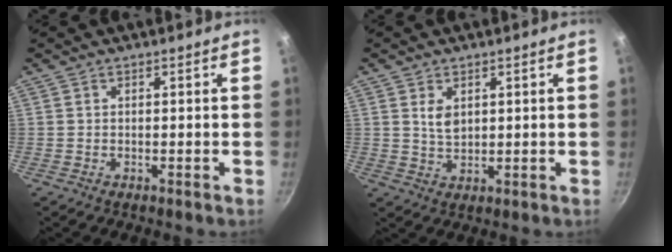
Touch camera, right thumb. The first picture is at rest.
{"total": 3.3, "force": [1.2, 2.1, 2.3], "torque": [-0.036, -0.008, 0.024]}